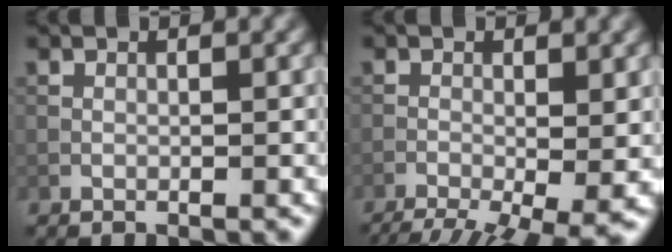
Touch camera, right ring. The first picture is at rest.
{"total": 9.8, "force": [-6.2, 3.3, 6.8], "torque": [-0.108, -0.028, -0.080]}